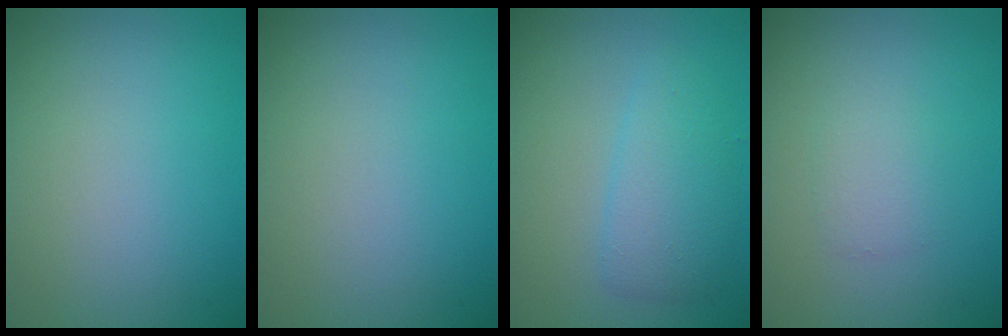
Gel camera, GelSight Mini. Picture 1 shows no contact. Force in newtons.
{"total": 0.0}
{"total": 3.0, "press": 3.0, "slide": 0.1}
{"total": 1.6, "press": 1.6, "slide": 0.0}